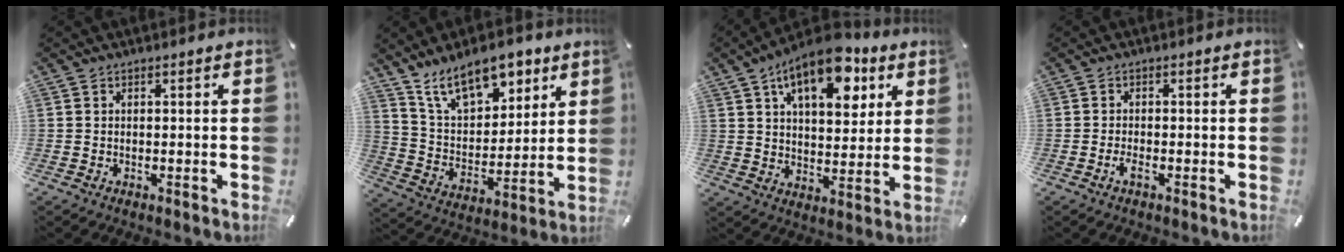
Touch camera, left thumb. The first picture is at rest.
{"total": 15.2, "force": [10.5, 8.0, 7.5], "torque": [-0.133, -0.053, 0.190]}
{"total": 15.6, "force": [8.3, 8.2, 10.3], "torque": [-0.147, -0.031, 0.139]}
{"total": 1.8, "force": [-0.9, 0.5, 1.4], "torque": [-0.032, -0.002, -0.019]}